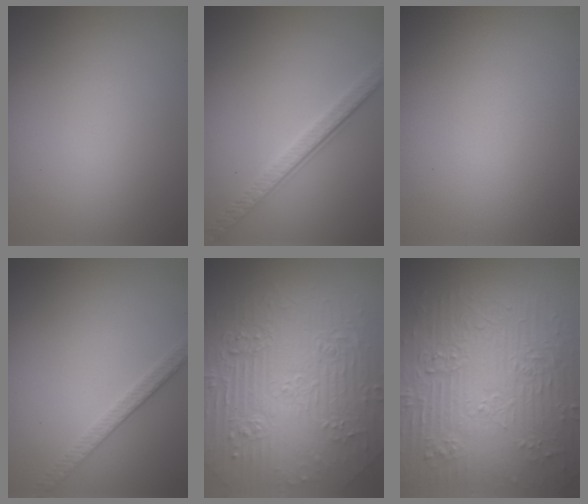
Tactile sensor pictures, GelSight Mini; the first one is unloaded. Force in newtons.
{"total": 3.8, "press": 2.8, "slide": 2.6}
{"total": 0.0}
{"total": 2.5, "press": 2.2, "slide": 1.2}
{"total": 10.9, "press": 7.3, "slide": 8.2}
{"total": 11.7, "press": 7.8, "slide": 8.6}